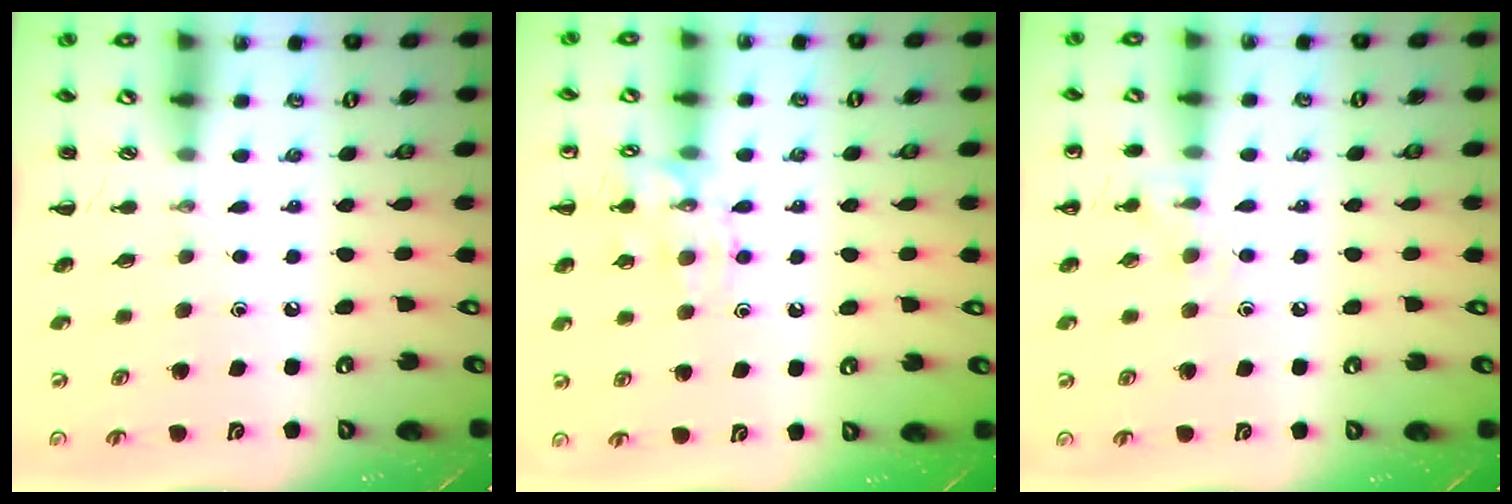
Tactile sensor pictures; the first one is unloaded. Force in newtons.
{"total": 11.9, "press": 11.9, "slide": 0.6}
{"total": 7.7, "press": 7.6, "slide": 1.4}